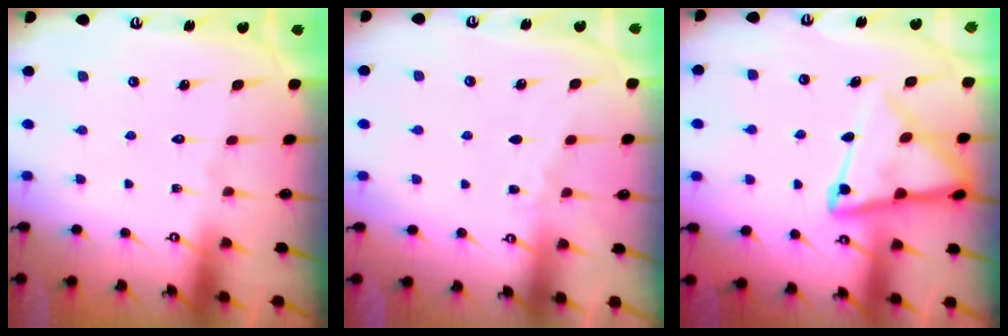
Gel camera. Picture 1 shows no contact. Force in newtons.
{"total": 2.8, "press": 2.8, "slide": 0.4}
{"total": 11.7, "press": 11.6, "slide": 1.2}